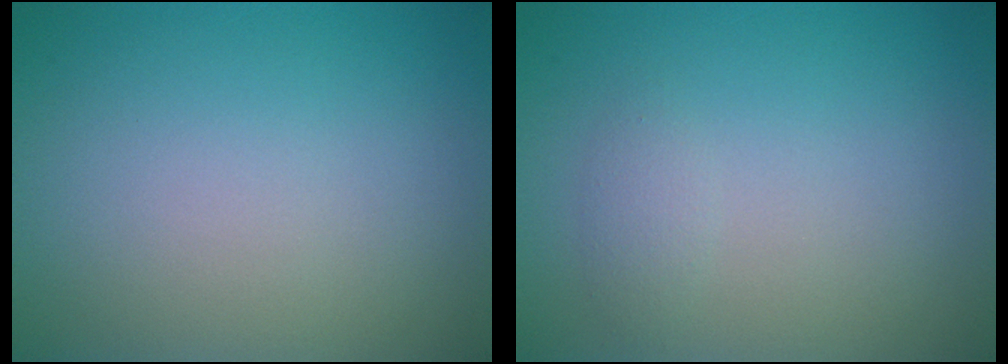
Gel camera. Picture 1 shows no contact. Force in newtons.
{"total": 0.9, "press": 0.9, "slide": 0.0}